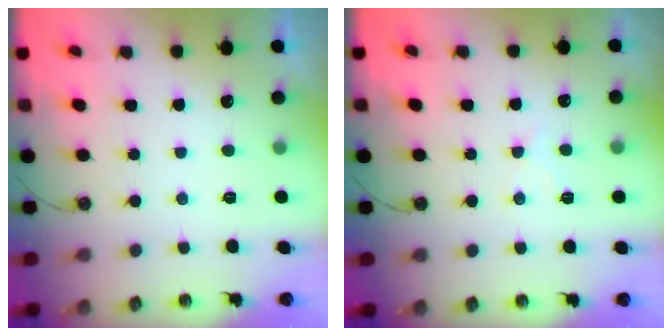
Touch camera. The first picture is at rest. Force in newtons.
{"total": 5.1, "press": 5.1, "slide": 0.8}